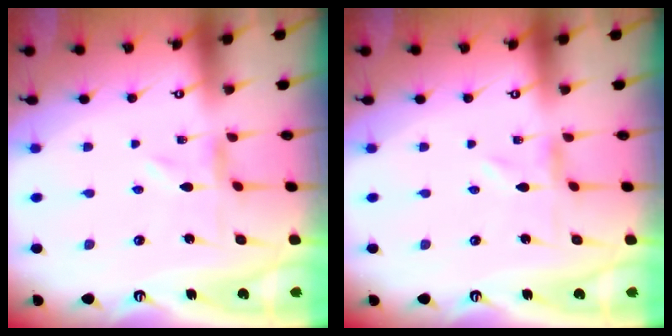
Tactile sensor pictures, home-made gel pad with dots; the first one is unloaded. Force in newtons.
{"total": 0.6, "press": 0.6, "slide": 0.1}